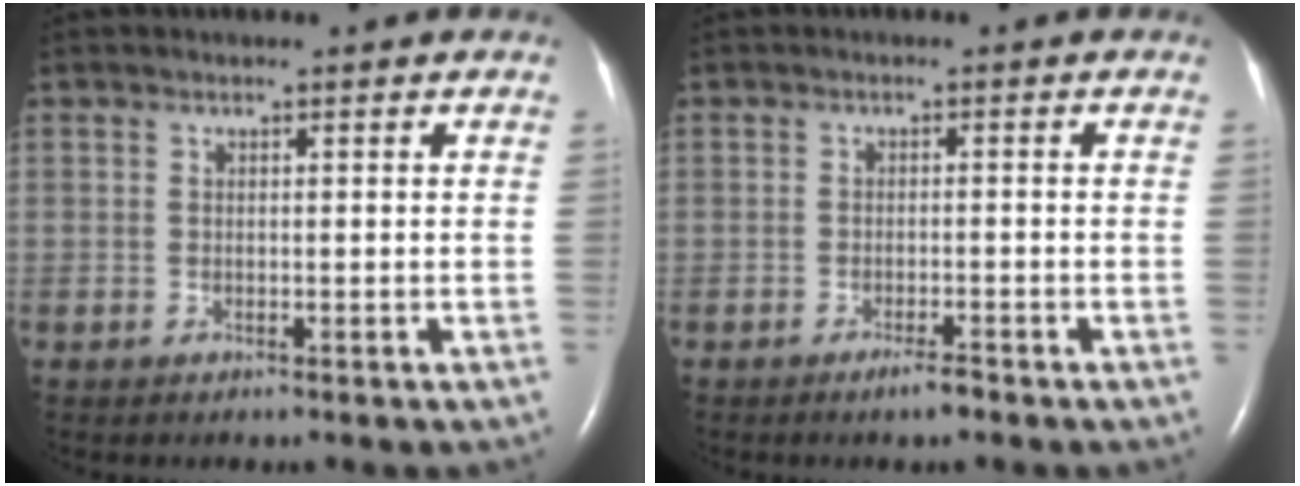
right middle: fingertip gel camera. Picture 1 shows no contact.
{"total": 2.1, "force": [-1.6, 0.2, 1.3], "torque": [-0.027, -0.003, -0.027]}